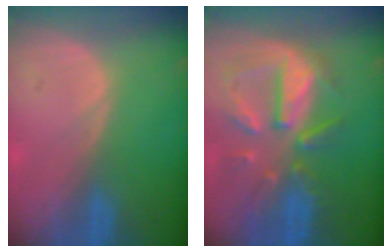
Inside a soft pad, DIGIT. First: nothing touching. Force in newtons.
{"total": 10.3, "press": 9.3, "slide": 4.4}